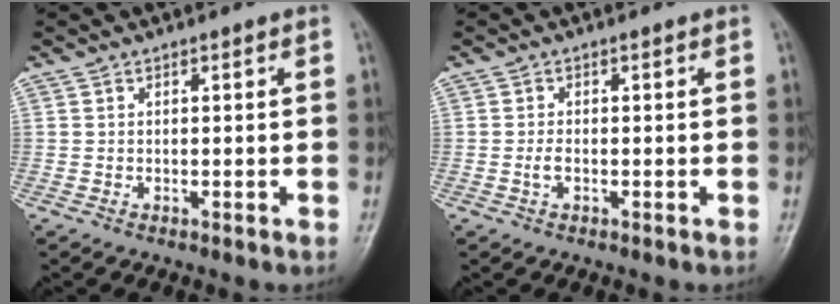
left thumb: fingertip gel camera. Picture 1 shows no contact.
{"total": 1.5, "force": [-0.5, 0.8, 1.2], "torque": [-0.026, 0.001, -0.011]}